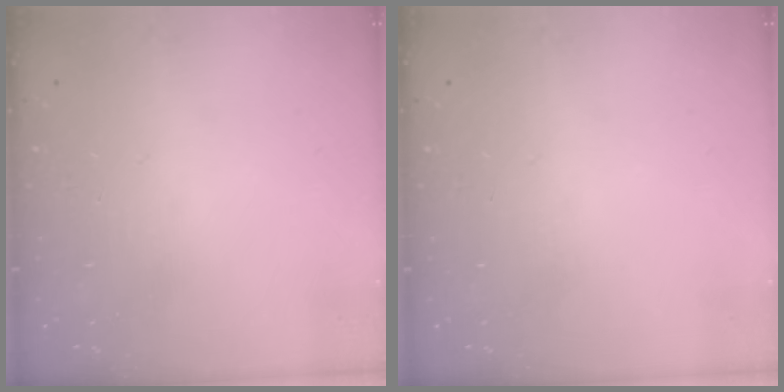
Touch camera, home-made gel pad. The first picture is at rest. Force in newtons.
{"total": 0.0}